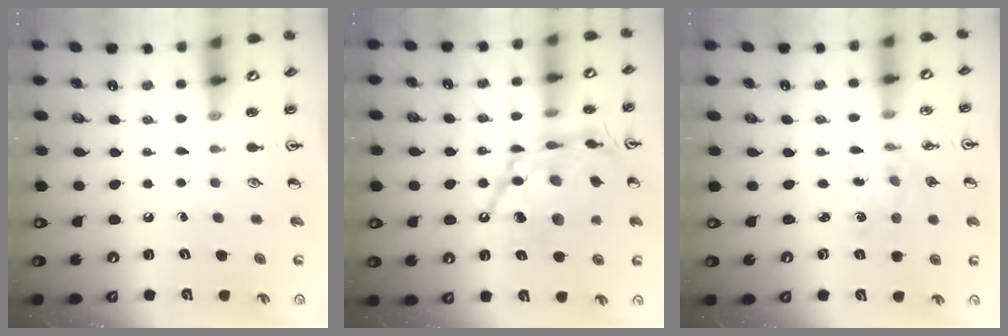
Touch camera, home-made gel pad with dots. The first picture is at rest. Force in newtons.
{"total": 19.5, "press": 19.3, "slide": 2.2}
{"total": 1.4, "press": 1.4, "slide": 0.2}